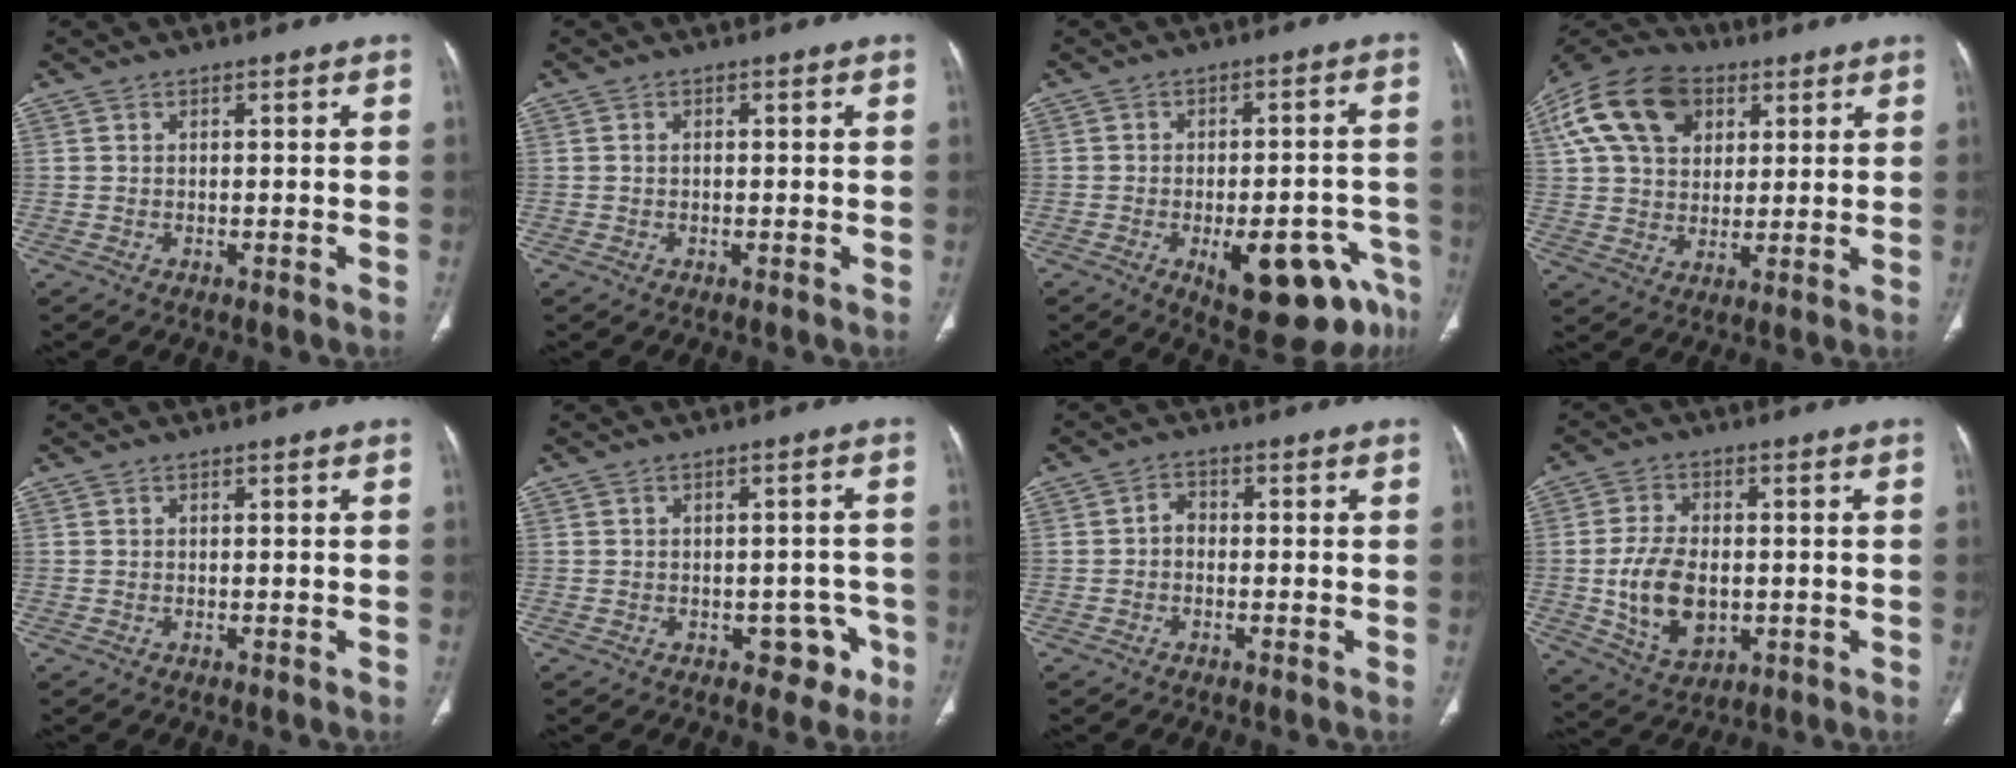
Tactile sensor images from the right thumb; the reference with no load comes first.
{"total": 0.6, "force": [0.0, 0.4, 0.5], "torque": [-0.010, 0.004, 0.000]}
{"total": 15.7, "force": [-8.1, 6.2, 11.9], "torque": [-0.089, 0.047, -0.095]}
{"total": 17.5, "force": [6.6, 12.4, 10.5], "torque": [-0.189, 0.005, 0.110]}
{"total": 0.0}
{"total": 5.0, "force": [-2.4, 3.4, 2.7], "torque": [-0.001, 0.023, -0.025]}
{"total": 2.3, "force": [-0.7, 1.7, 1.4], "torque": [-0.015, 0.013, -0.020]}
{"total": 11.2, "force": [-1.2, 7.2, 8.5], "torque": [-0.143, -0.002, -0.011]}